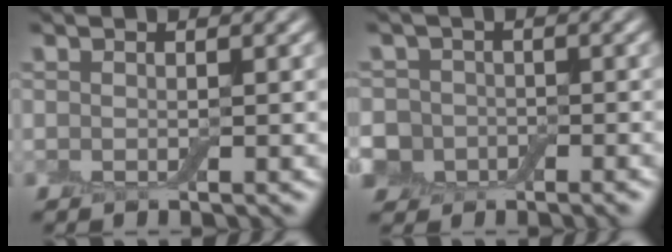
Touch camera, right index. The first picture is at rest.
{"total": 6.3, "force": [-1.9, 5.7, 2.1], "torque": [-0.036, 0.006, -0.069]}